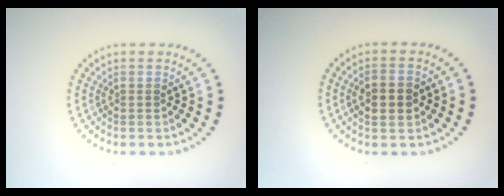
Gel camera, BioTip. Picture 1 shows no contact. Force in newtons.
{"total": 2.8, "press": 2.8, "slide": 0.2}